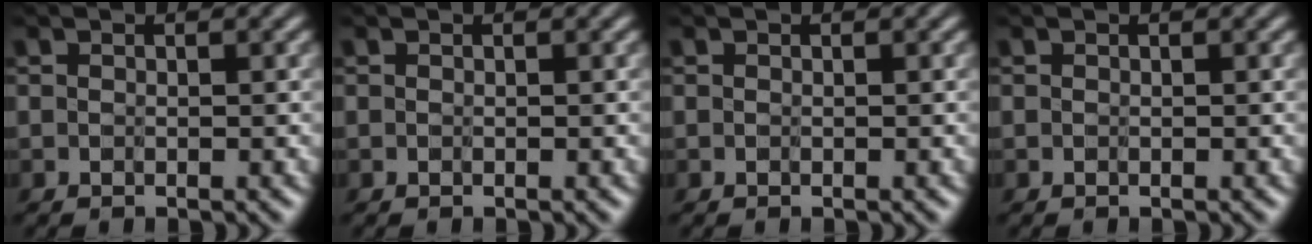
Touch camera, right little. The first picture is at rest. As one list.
[{"total": 0.0}, {"total": 0.0}, {"total": 0.0}]